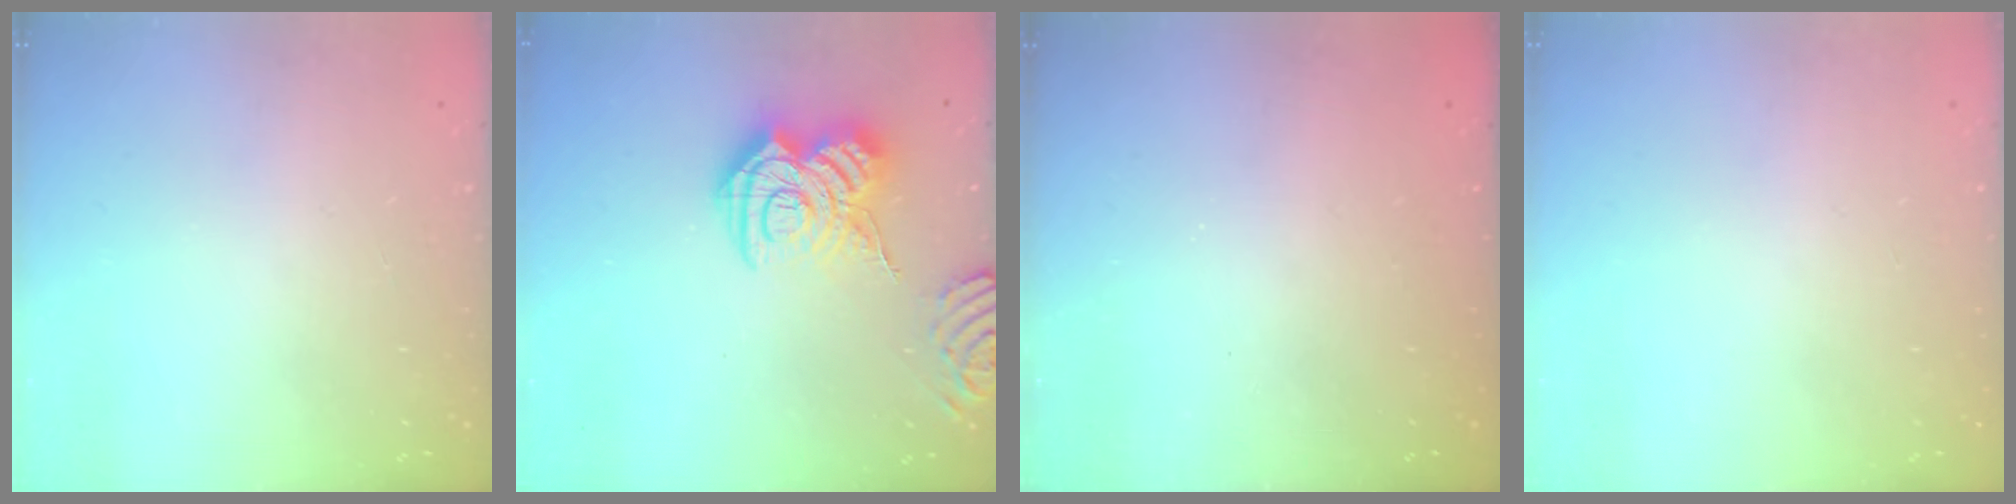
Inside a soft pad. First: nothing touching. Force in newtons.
{"total": 16.3, "press": 16.2, "slide": 1.5}
{"total": 2.3, "press": 2.1, "slide": 1.0}
{"total": 0.0}